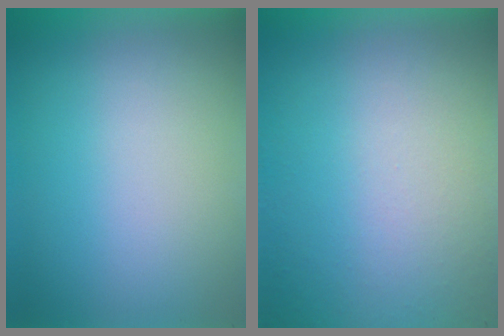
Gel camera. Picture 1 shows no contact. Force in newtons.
{"total": 9.2}